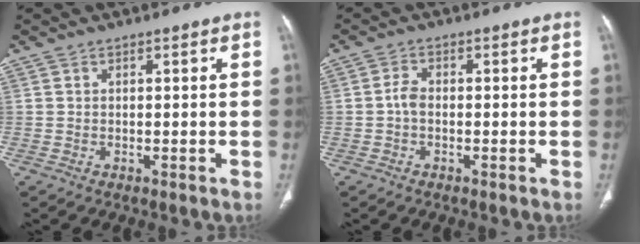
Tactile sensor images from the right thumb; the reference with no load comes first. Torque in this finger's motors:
{"motor_torque": [0.75, 0.72, 0.35, -0.12, 0.00]}